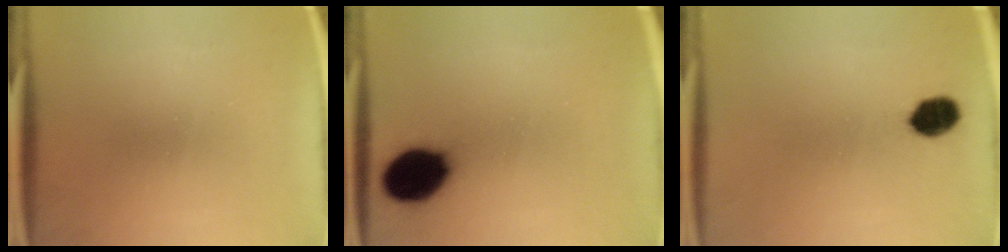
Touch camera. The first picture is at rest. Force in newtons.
{"total": 13.7}
{"total": 5.6}